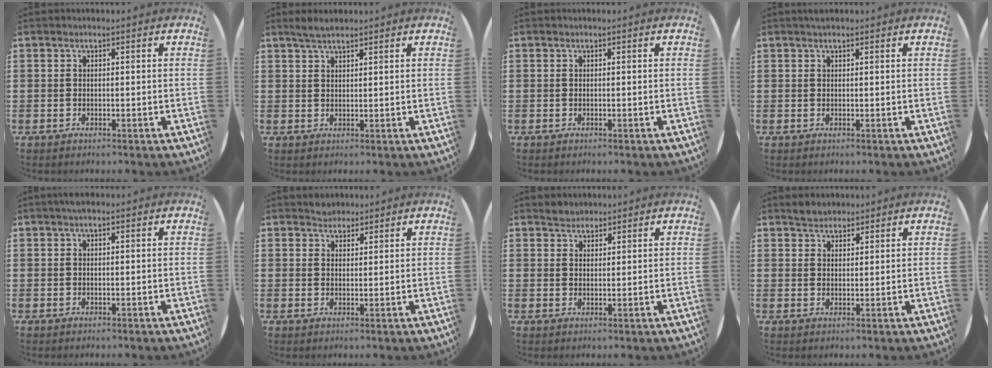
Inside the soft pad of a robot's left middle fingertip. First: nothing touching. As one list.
[{"total": 2.3, "force": [2.0, 0.4, 1.0], "torque": [-0.022, 0.006, 0.037]}, {"total": 0.0}, {"total": 0.6, "force": [0.6, 0.1, 0.1], "torque": [-0.003, 0.001, 0.011]}, {"total": 0.6, "force": [0.5, 0.2, 0.3], "torque": [-0.007, 0.002, 0.008]}, {"total": 2.0, "force": [1.9, 0.7, -0.3], "torque": [0.010, 0.002, 0.035]}, {"total": 2.1, "force": [2.0, 0.7, -0.2], "torque": [0.008, 0.002, 0.037]}, {"total": 2.3, "force": [2.1, 0.8, -0.1], "torque": [0.000, 0.006, 0.042]}]